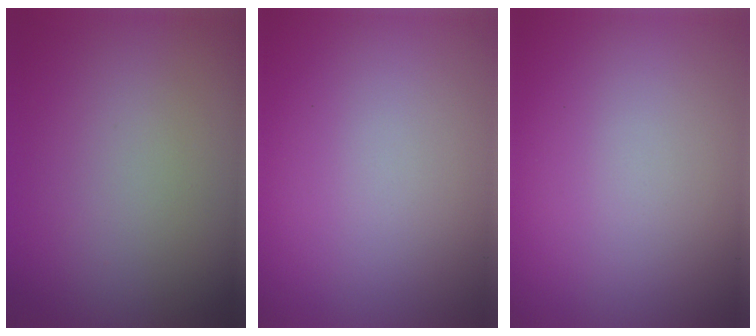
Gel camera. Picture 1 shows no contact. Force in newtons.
{"total": 0.0}
{"total": 0.0}